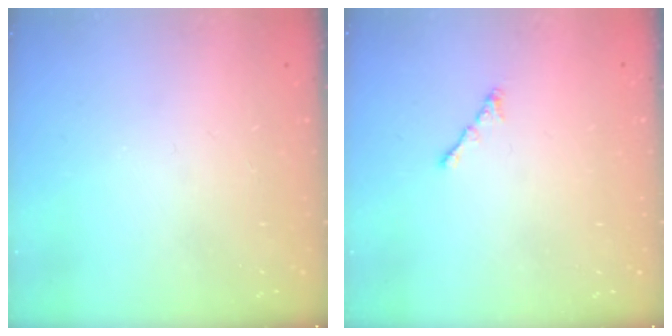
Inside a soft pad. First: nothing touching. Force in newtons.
{"total": 0.0}